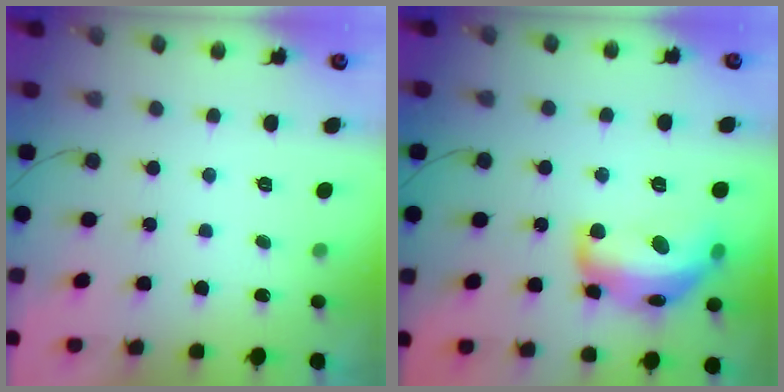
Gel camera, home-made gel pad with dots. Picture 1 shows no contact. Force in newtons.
{"total": 20.3, "press": 20.3, "slide": 1.1}